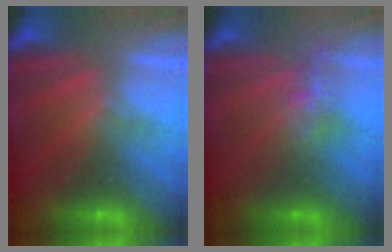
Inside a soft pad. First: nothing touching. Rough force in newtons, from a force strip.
{"total": 4.8}